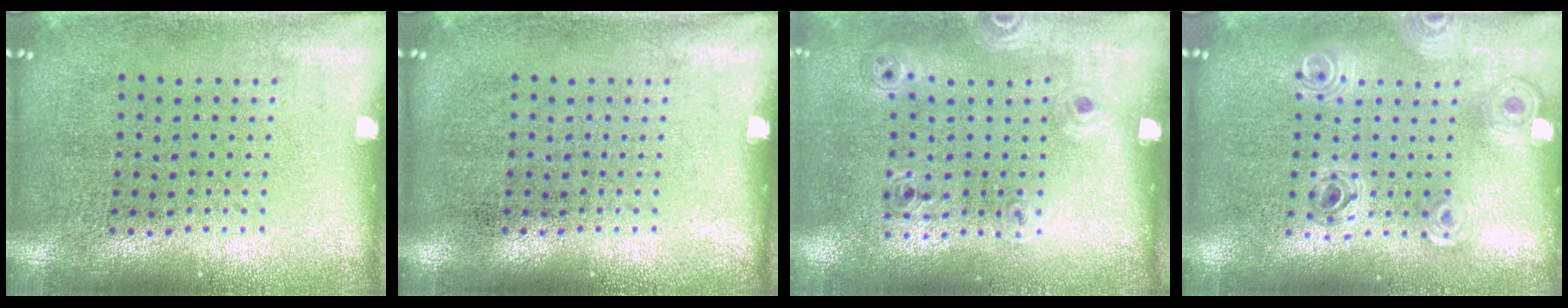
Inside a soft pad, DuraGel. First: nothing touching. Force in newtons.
{"total": 0.0}
{"total": 1.1, "press": 0.9, "slide": 0.6}
{"total": 0.7, "press": 0.7, "slide": 0.2}